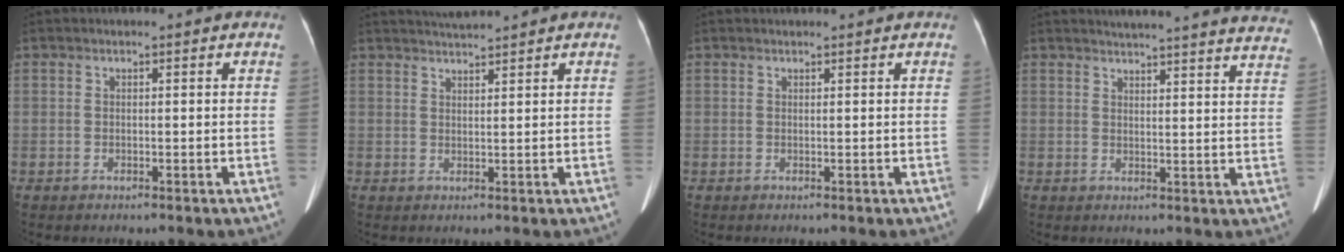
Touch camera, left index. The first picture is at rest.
{"total": 3.4, "force": [3.2, -0.7, 0.8], "torque": [-0.012, 0.016, 0.061]}
{"total": 1.6, "force": [1.5, 0.1, 0.4], "torque": [-0.009, 0.015, 0.020]}
{"total": 23.2, "force": [22.0, 1.3, 7.2], "torque": [-0.094, -0.073, 0.240]}